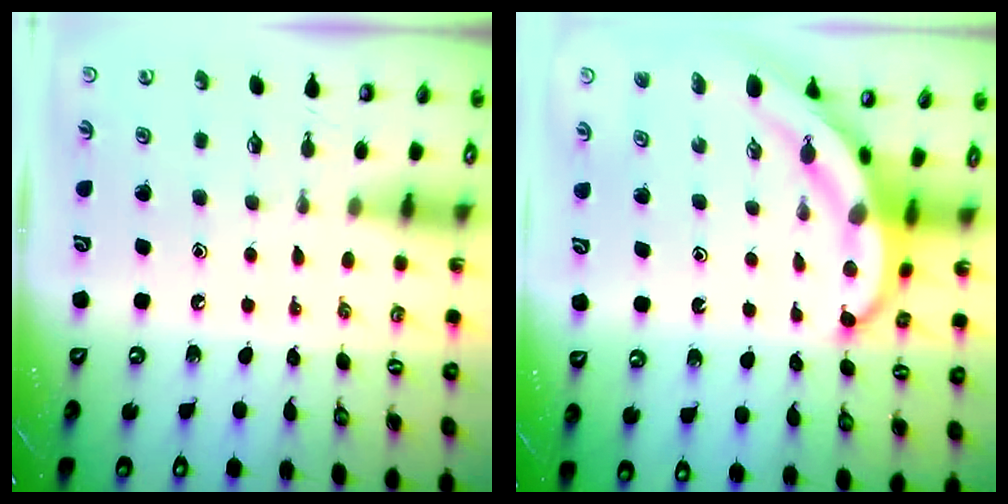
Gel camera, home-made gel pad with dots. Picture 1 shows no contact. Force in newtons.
{"total": 7.7, "press": 7.6, "slide": 1.4}